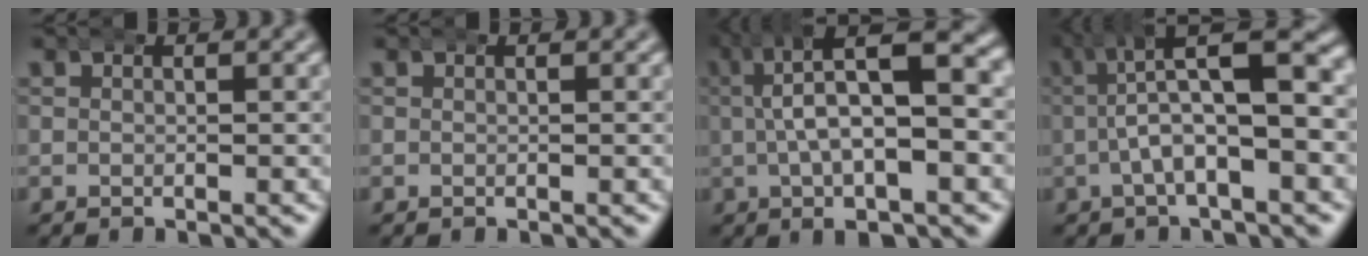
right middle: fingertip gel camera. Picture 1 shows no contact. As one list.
[{"total": 0.0}, {"total": 10.6, "force": [1.5, 4.5, 9.5], "torque": [-0.142, 0.015, 0.018]}, {"total": 9.0, "force": [1.0, 3.5, 8.3], "torque": [-0.123, 0.018, 0.008]}]